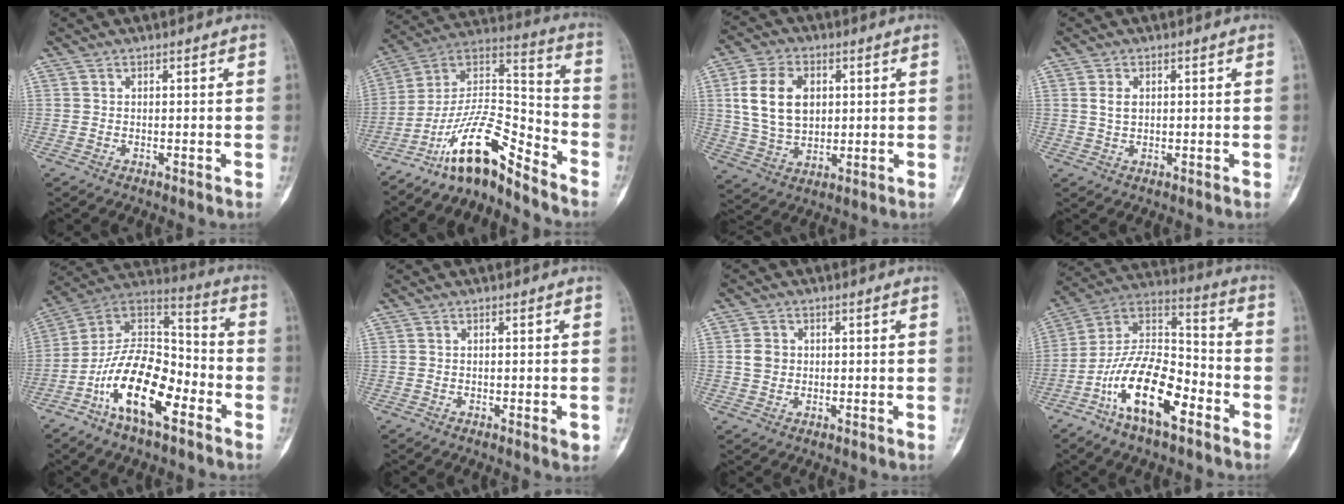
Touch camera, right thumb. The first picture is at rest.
{"total": 14.5, "force": [-11.2, 4.1, 8.3], "torque": [-0.132, 0.118, -0.209]}
{"total": 12.7, "force": [2.6, 8.9, 8.7], "torque": [-0.142, -0.004, 0.055]}
{"total": 2.4, "force": [0.6, 1.6, 1.7], "torque": [-0.029, 0.000, 0.014]}
{"total": 18.3, "force": [-8.4, 8.5, 13.9], "torque": [-0.228, 0.071, -0.159]}
{"total": 1.8, "force": [-0.6, 0.4, 1.7], "torque": [-0.016, -0.004, -0.007]}
{"total": 3.2, "force": [0.2, 2.8, 1.5], "torque": [-0.016, 0.005, 0.003]}
{"total": 17.9, "force": [-8.7, 7.9, 13.5], "torque": [-0.228, 0.069, -0.165]}